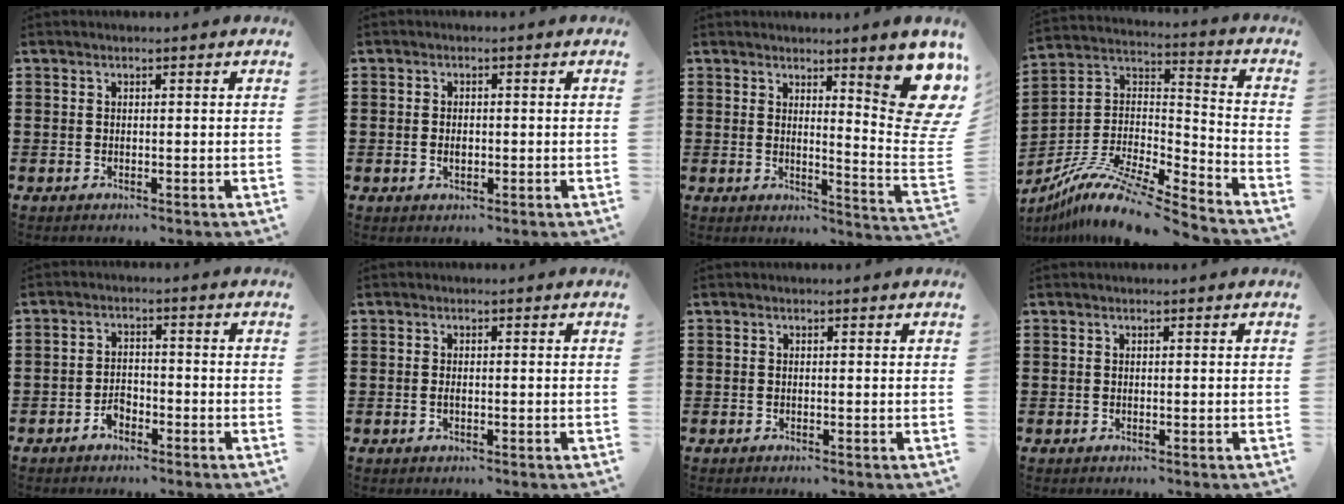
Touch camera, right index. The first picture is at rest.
{"total": 1.4, "force": [-0.2, 0.8, 1.1], "torque": [-0.022, 0.001, -0.004]}
{"total": 11.0, "force": [6.5, 2.4, 8.6], "torque": [-0.117, -0.063, 0.109]}
{"total": 10.7, "force": [-8.7, 1.9, 5.9], "torque": [-0.121, 0.010, -0.176]}
{"total": 2.7, "force": [-2.0, 1.4, 1.1], "torque": [-0.024, 0.007, -0.041]}
{"total": 0.8, "force": [-0.2, 0.2, 0.8], "torque": [-0.017, -0.008, -0.002]}
{"total": 0.0}
{"total": 0.0}